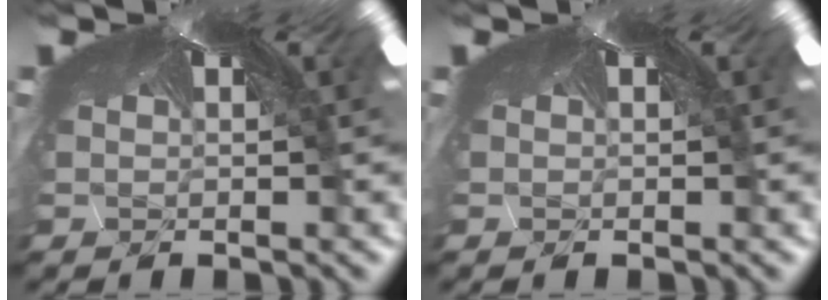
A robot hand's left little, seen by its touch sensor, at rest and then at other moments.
{"total": 0.0}